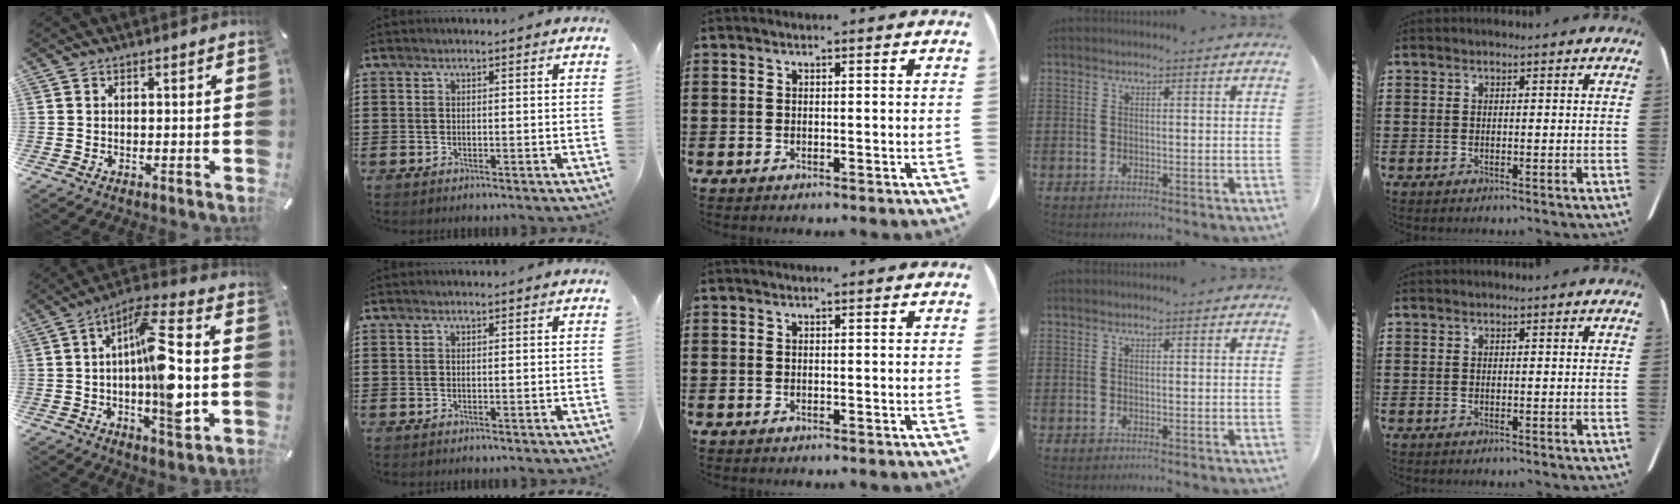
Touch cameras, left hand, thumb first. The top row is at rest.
{"thumb": {"total": 16.5, "force": [-1.1, 5.0, 15.7], "torque": [-0.254, -0.005, -0.025]}}